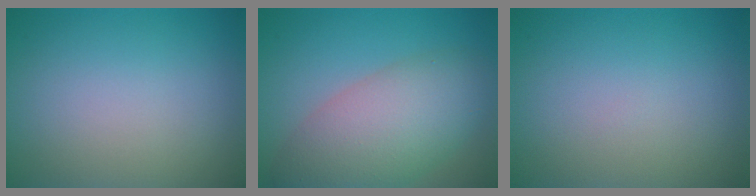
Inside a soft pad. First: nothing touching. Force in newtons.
{"total": 7.8, "press": 7.7, "slide": 0.5}
{"total": 0.0}